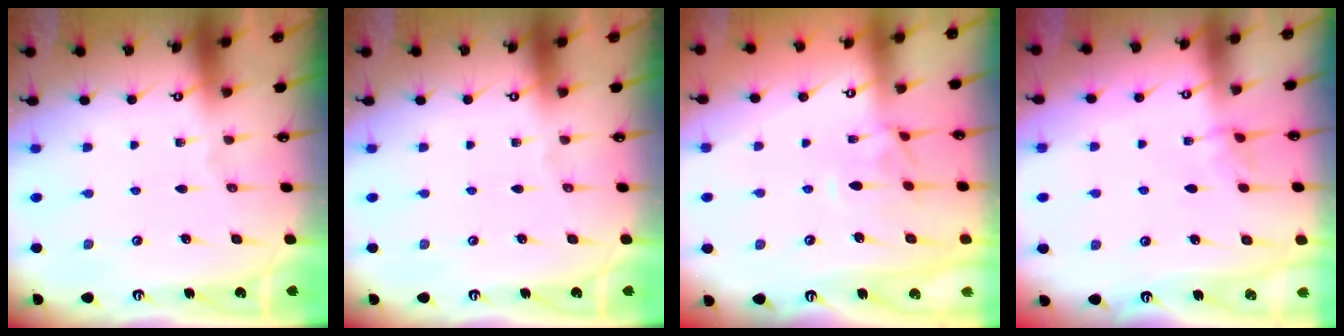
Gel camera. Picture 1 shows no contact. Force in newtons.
{"total": 0.0}
{"total": 0.9, "press": 0.3, "slide": 0.9}
{"total": 2.8, "press": 2.8, "slide": 0.3}